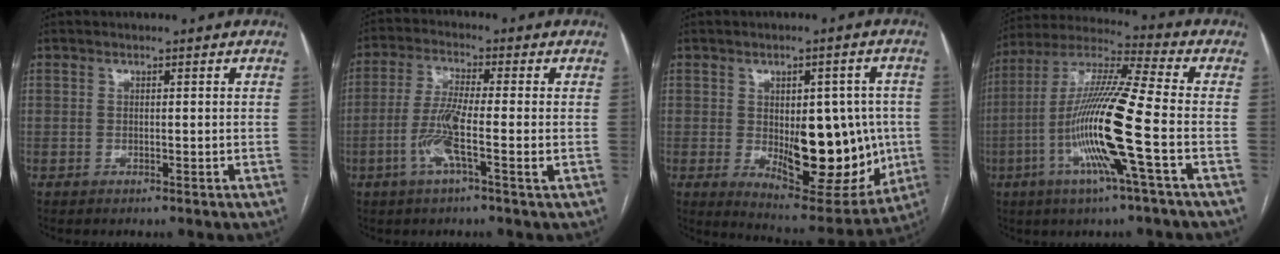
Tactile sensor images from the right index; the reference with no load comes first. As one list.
[{"total": 7.2, "force": [-2.1, 0.0, 6.9], "torque": [-0.140, -0.003, -0.048]}, {"total": 16.7, "force": [-1.4, 7.6, 14.8], "torque": [-0.195, -0.003, 0.002]}, {"total": 16.5, "force": [-4.7, -0.8, 15.8], "torque": [-0.314, -0.009, -0.102]}]